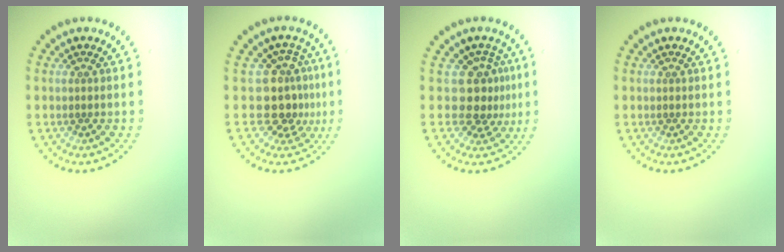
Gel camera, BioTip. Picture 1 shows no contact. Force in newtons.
{"total": 3.9, "press": 2.9, "slide": 2.5}
{"total": 3.3, "press": 2.5, "slide": 2.2}
{"total": 0.0}